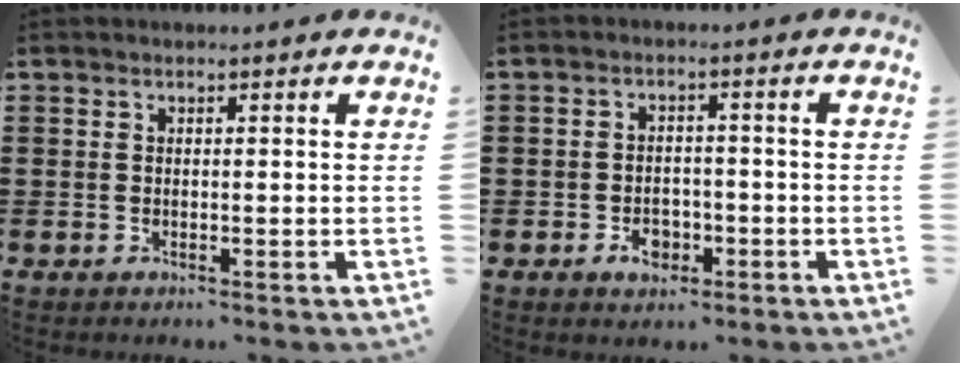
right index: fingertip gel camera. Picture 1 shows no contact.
{"total": 3.4, "force": [-1.5, 2.3, 2.0], "torque": [-0.030, -0.003, -0.030]}